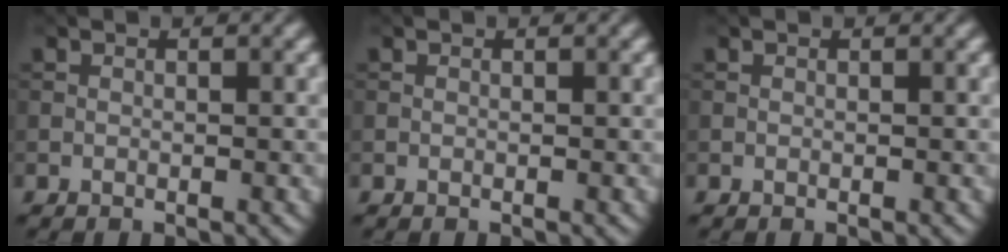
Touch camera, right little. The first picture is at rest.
{"total": 0.0}
{"total": 0.0}